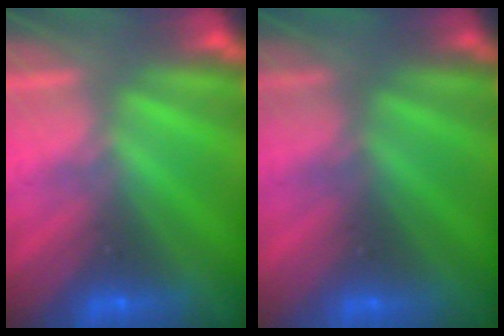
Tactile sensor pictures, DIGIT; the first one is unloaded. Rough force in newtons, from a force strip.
{"total": 2.4}